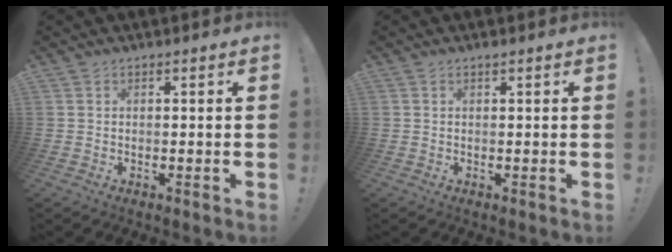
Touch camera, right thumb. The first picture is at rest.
{"total": 0.5, "force": [0.4, -0.3, 0.1], "torque": [-0.007, 0.000, 0.009]}